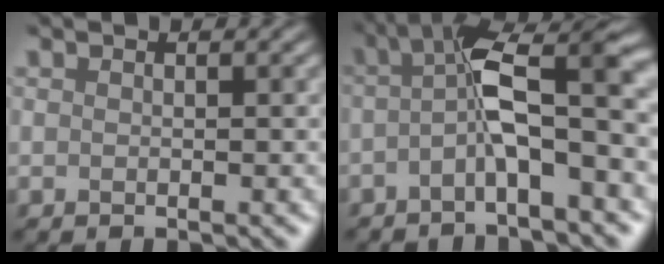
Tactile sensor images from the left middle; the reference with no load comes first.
{"total": 6.0, "force": [-1.3, 0.5, 5.9], "torque": [-0.124, 0.026, -0.013]}